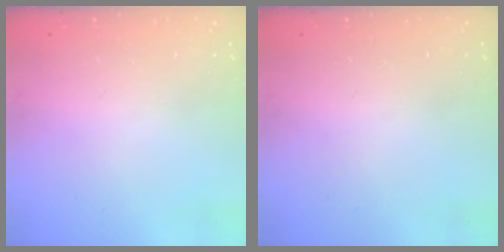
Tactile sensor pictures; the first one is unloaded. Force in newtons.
{"total": 0.0}